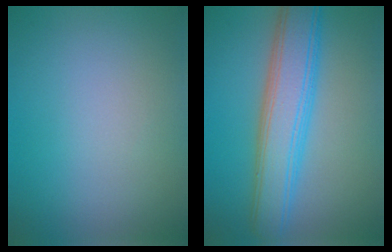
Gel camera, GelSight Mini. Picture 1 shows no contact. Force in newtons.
{"total": 7.1, "press": 7.1, "slide": 0.4}